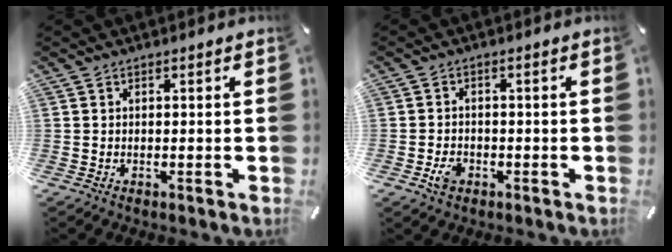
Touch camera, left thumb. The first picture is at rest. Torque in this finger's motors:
{"motor_torque": [0.16, 1.23, 0.08, -0.05, -0.01]}